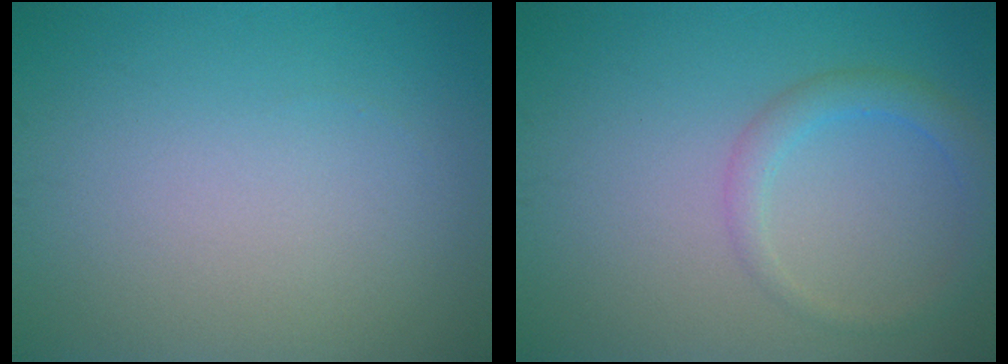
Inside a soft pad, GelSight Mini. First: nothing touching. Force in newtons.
{"total": 2.3, "press": 2.3, "slide": 0.1}